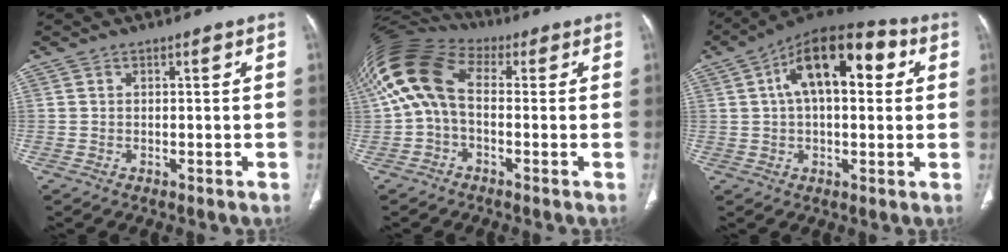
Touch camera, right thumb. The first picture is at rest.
{"total": 13.5, "force": [1.0, 8.4, 10.6], "torque": [-0.221, 0.048, 0.009]}
{"total": 17.0, "force": [4.5, 8.4, 14.0], "torque": [-0.197, 0.029, 0.062]}